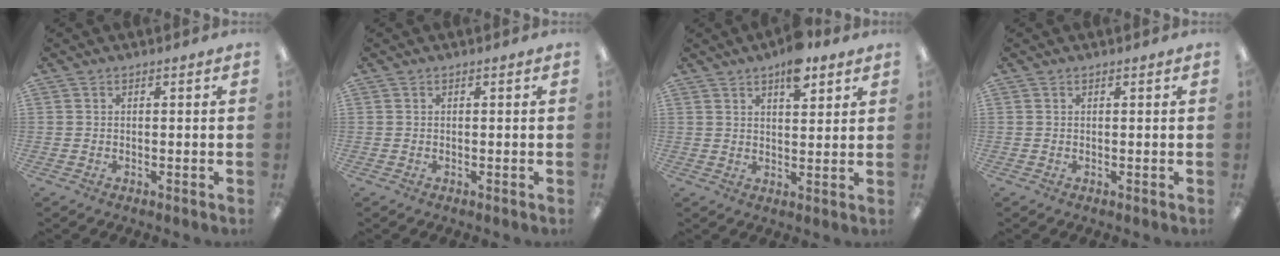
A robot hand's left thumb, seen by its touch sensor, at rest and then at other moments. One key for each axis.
{"total": 0.0}
{"total": 8.0, "fx": 5.3, "fy": 3.2, "fz": 5.0, "tx": -0.062, "ty": -0.028, "tz": 0.087}
{"total": 0.0}